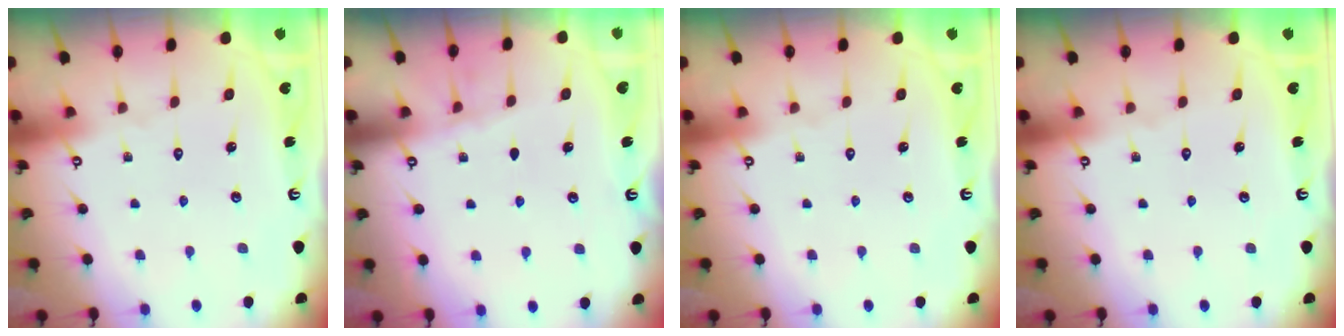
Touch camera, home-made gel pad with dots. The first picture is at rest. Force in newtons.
{"total": 1.4, "press": 1.3, "slide": 0.3}
{"total": 0.0}
{"total": 0.0}